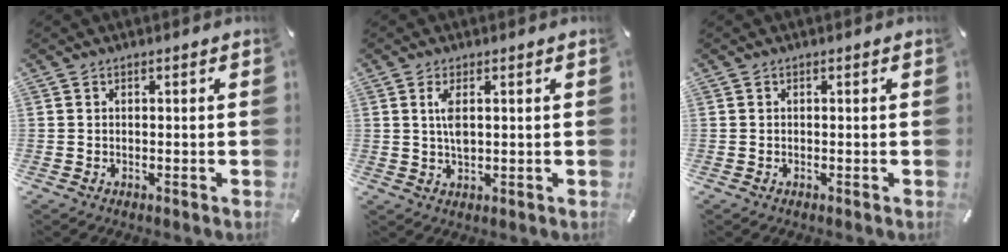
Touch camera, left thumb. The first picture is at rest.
{"total": 3.8, "force": [0.8, 1.5, 3.4], "torque": [-0.071, -0.002, 0.009]}
{"total": 0.0}